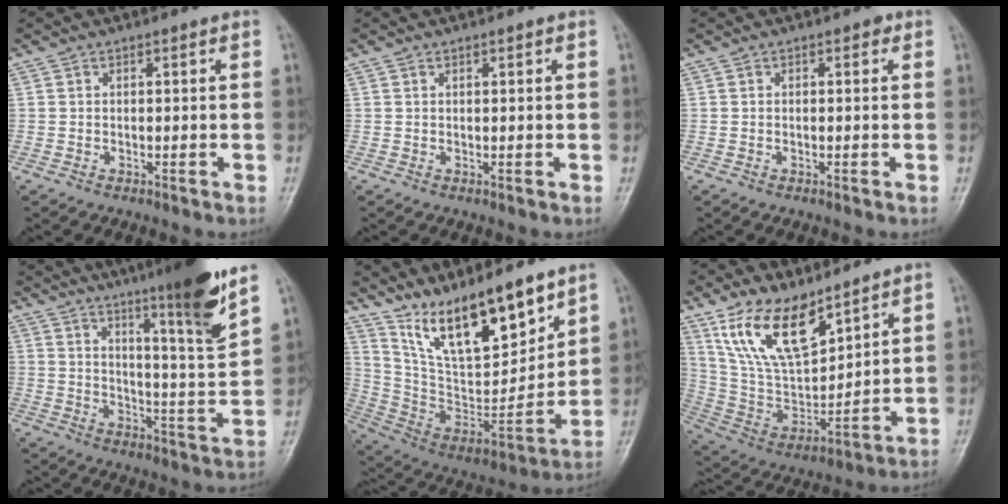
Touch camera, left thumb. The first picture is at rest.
{"total": 0.5, "force": [0.3, 0.1, 0.4], "torque": [-0.006, 0.000, 0.005]}
{"total": 0.8, "force": [0.3, 0.5, 0.5], "torque": [0.001, 0.002, -0.002]}
{"total": 15.3, "force": [10.0, 0.6, 11.6], "torque": [-0.160, -0.063, 0.153]}
{"total": 19.3, "force": [13.8, 6.3, 12.0], "torque": [-0.154, -0.079, 0.260]}
{"total": 16.1, "force": [10.6, 7.0, 9.9], "torque": [-0.153, -0.052, 0.223]}